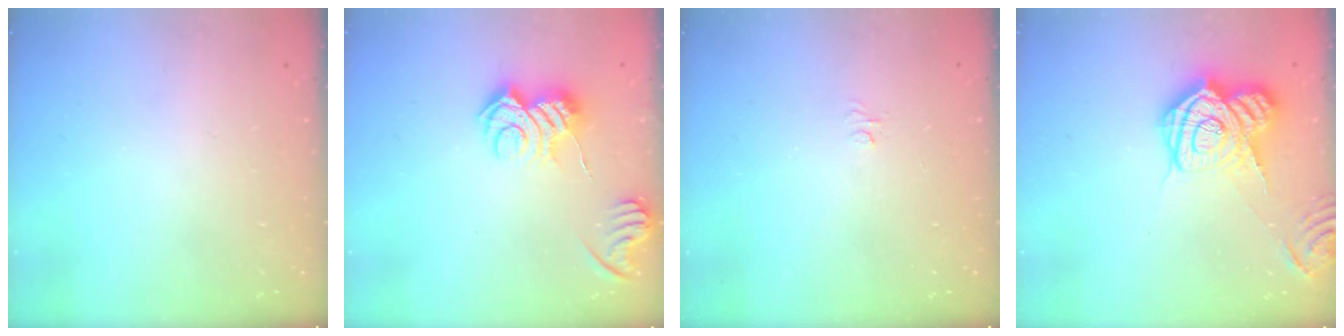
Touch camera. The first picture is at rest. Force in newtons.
{"total": 9.8, "press": 9.8, "slide": 0.2}
{"total": 3.1, "press": 3.0, "slide": 0.3}
{"total": 17.5, "press": 17.5, "slide": 1.3}